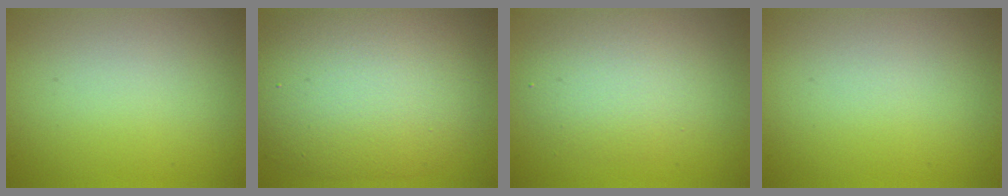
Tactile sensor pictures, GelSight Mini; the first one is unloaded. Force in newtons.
{"total": 9.9, "press": 9.9, "slide": 0.4}
{"total": 3.8, "press": 3.8, "slide": 0.1}
{"total": 0.0}